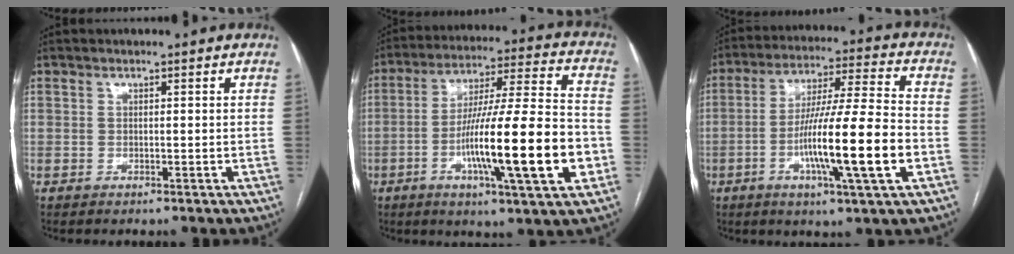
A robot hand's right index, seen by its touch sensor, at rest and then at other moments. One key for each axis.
{"total": 20.5, "fx": -5.5, "fy": 1.0, "fz": 19.7, "tx": -0.316, "ty": -0.005, "tz": -0.085}
{"total": 16.4, "fx": -4.5, "fy": -0.1, "fz": 15.8, "tx": -0.280, "ty": -0.007, "tz": -0.077}